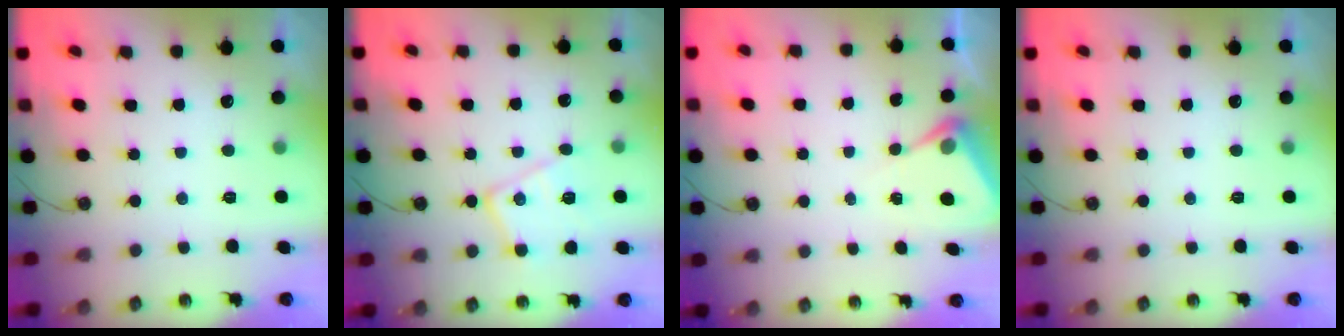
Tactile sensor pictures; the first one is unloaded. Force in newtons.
{"total": 14.0, "press": 13.9, "slide": 1.1}
{"total": 5.6, "press": 5.6, "slide": 0.4}
{"total": 0.0}